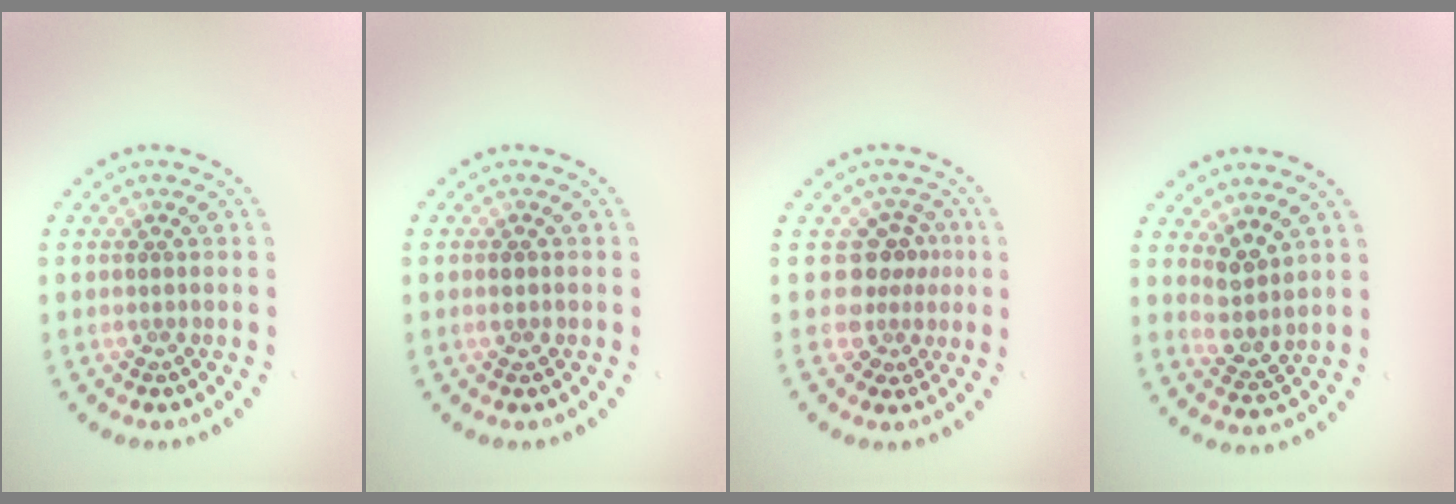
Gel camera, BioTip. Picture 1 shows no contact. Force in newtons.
{"total": 1.1, "press": 1.1, "slide": 0.1}
{"total": 3.0, "press": 2.1, "slide": 2.1}
{"total": 2.3, "press": 1.9, "slide": 1.3}